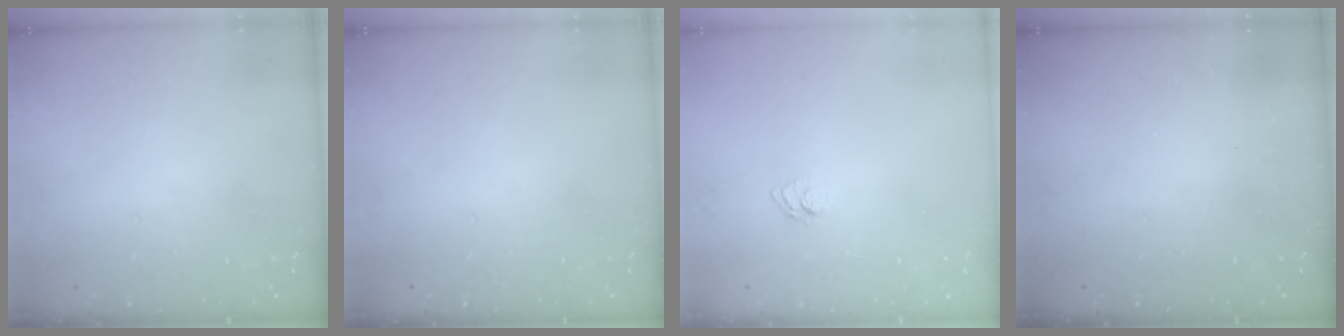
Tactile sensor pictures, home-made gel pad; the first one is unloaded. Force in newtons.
{"total": 0.0}
{"total": 3.7, "press": 3.5, "slide": 1.3}
{"total": 2.2, "press": 2.1, "slide": 0.7}